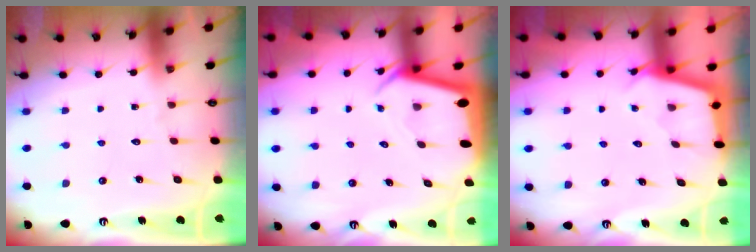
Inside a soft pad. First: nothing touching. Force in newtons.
{"total": 2.3, "press": 2.3, "slide": 0.2}
{"total": 2.9, "press": 2.8, "slide": 0.3}